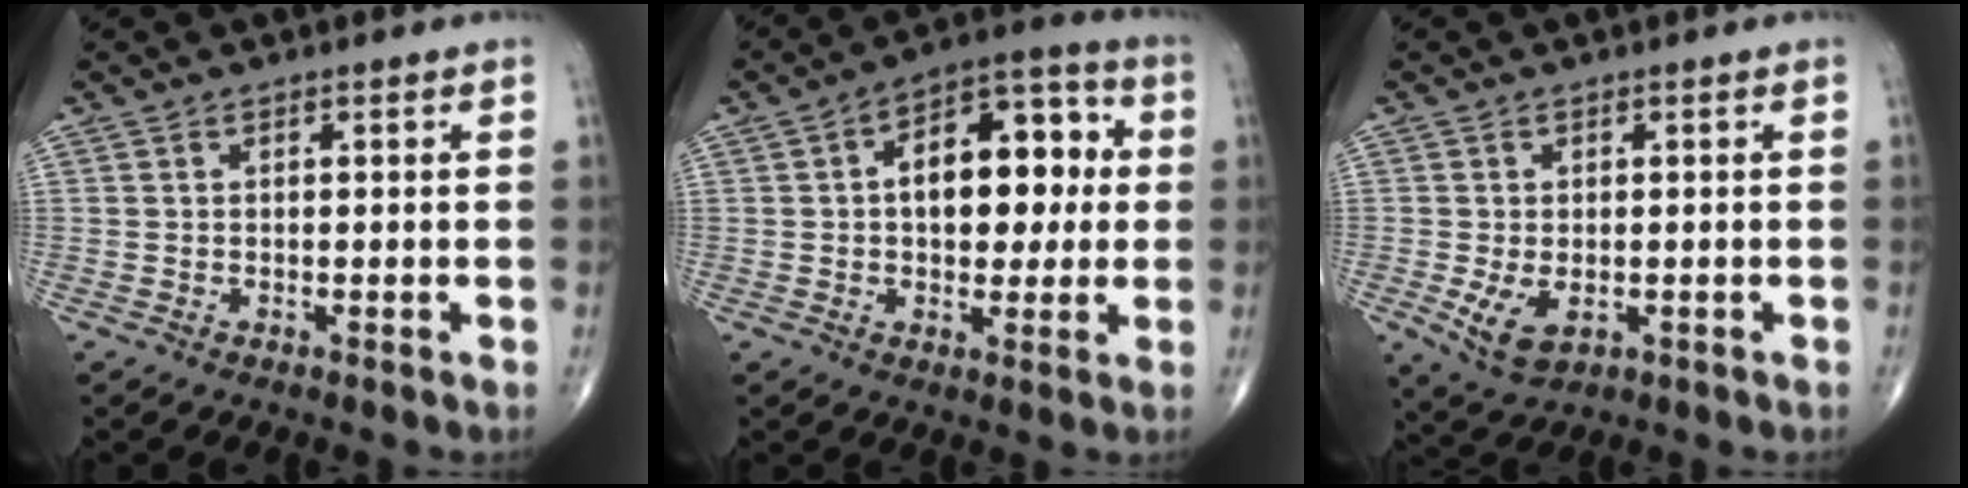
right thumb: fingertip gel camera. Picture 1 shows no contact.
{"total": 15.0, "force": [1.6, 8.7, 12.1], "torque": [-0.134, 0.027, 0.016]}
{"total": 5.6, "force": [-1.3, 3.4, 4.3], "torque": [-0.079, -0.011, -0.012]}